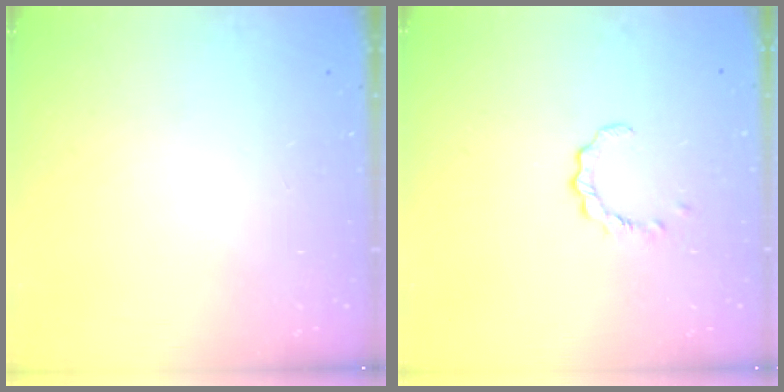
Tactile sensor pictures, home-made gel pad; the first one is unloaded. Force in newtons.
{"total": 2.9, "press": 2.8, "slide": 0.4}